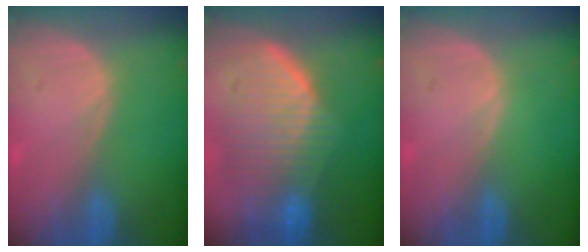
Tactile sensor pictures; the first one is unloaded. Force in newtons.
{"total": 9.9, "press": 8.9, "slide": 4.2}
{"total": 0.0}